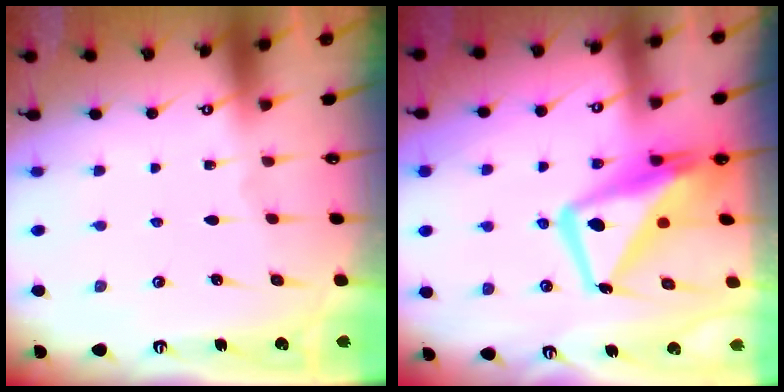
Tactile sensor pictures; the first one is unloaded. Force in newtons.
{"total": 14.9, "press": 14.8, "slide": 1.8}